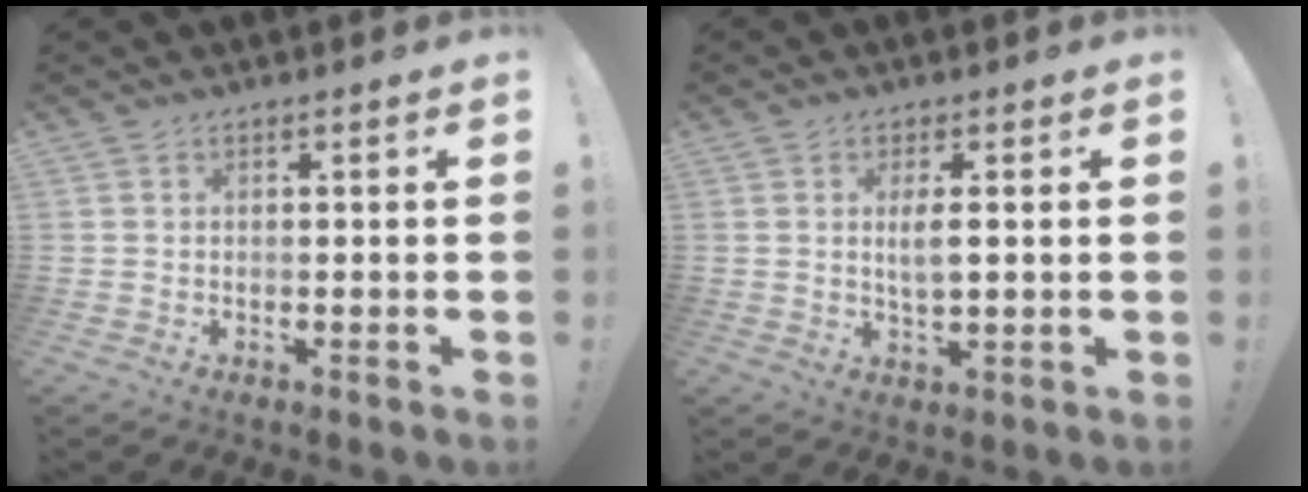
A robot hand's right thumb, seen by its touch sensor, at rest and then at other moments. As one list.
[{"total": 4.6, "force": [0.7, 1.6, 4.3], "torque": [-0.066, -0.012, 0.006]}]